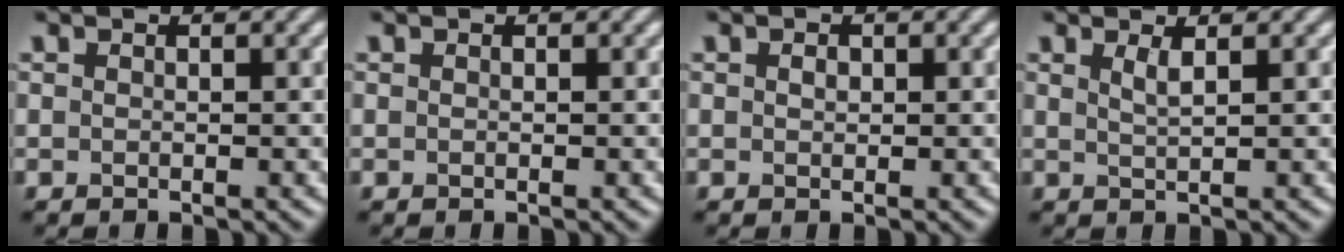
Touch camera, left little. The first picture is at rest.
{"total": 0.0}
{"total": 0.7, "force": [0.1, 0.5, 0.5], "torque": [-0.009, 0.000, 0.002]}
{"total": 1.4, "force": [0.7, 0.4, 1.1], "torque": [-0.017, 0.000, 0.011]}